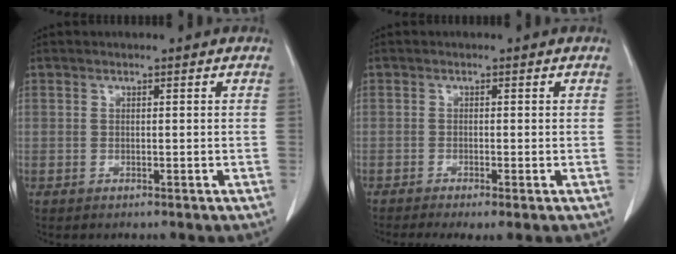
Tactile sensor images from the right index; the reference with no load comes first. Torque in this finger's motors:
{"motor_torque": [0.99, -0.95, 0.36, 0.09]}